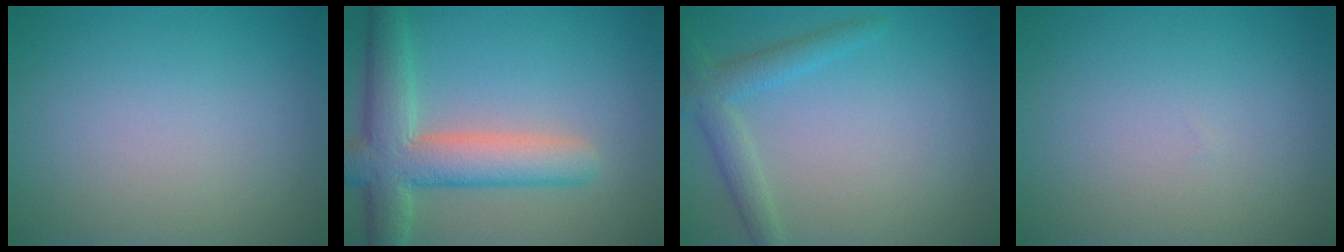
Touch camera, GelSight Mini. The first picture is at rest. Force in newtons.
{"total": 7.1, "press": 7.1, "slide": 0.6}
{"total": 2.7, "press": 2.7, "slide": 0.1}
{"total": 0.0}